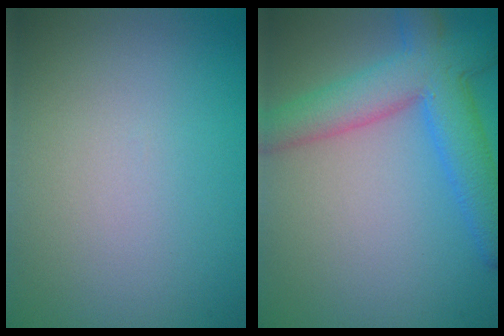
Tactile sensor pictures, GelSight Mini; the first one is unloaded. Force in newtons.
{"total": 7.0, "press": 7.0, "slide": 0.3}